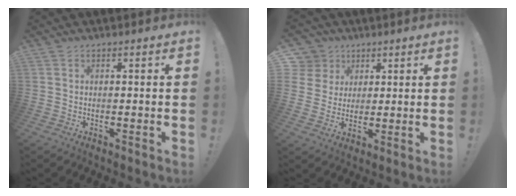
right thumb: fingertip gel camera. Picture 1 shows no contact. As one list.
[{"total": 7.4, "force": [2.9, 6.7, 1.0], "torque": [-0.018, -0.019, 0.062]}]